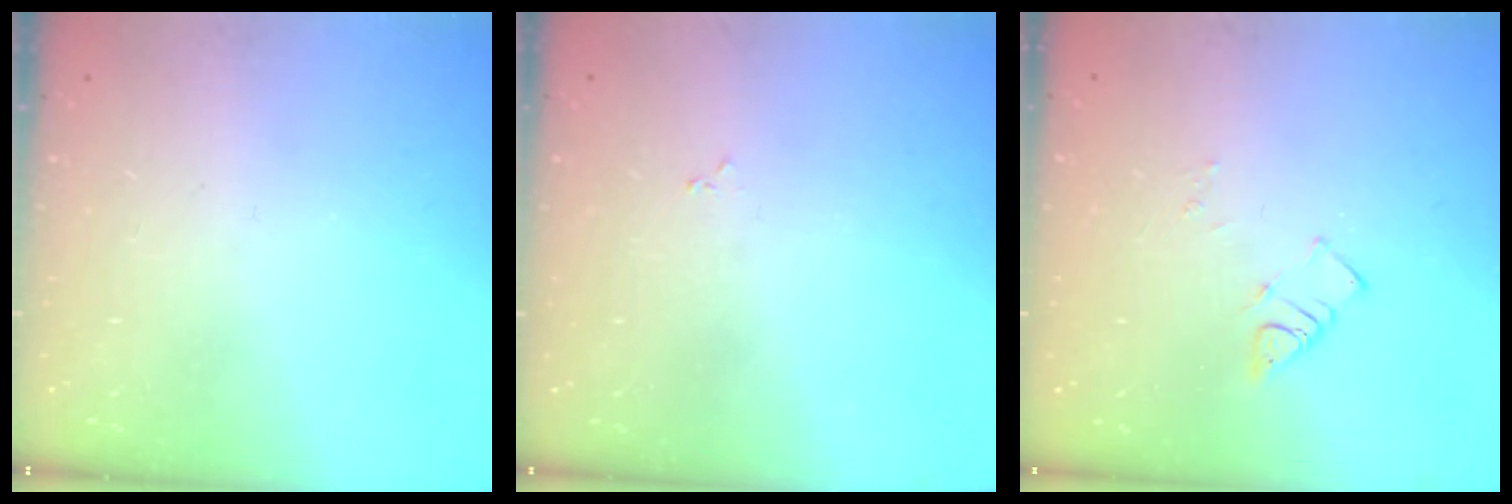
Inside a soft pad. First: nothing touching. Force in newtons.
{"total": 1.9, "press": 1.9, "slide": 0.3}
{"total": 4.1, "press": 4.0, "slide": 0.7}